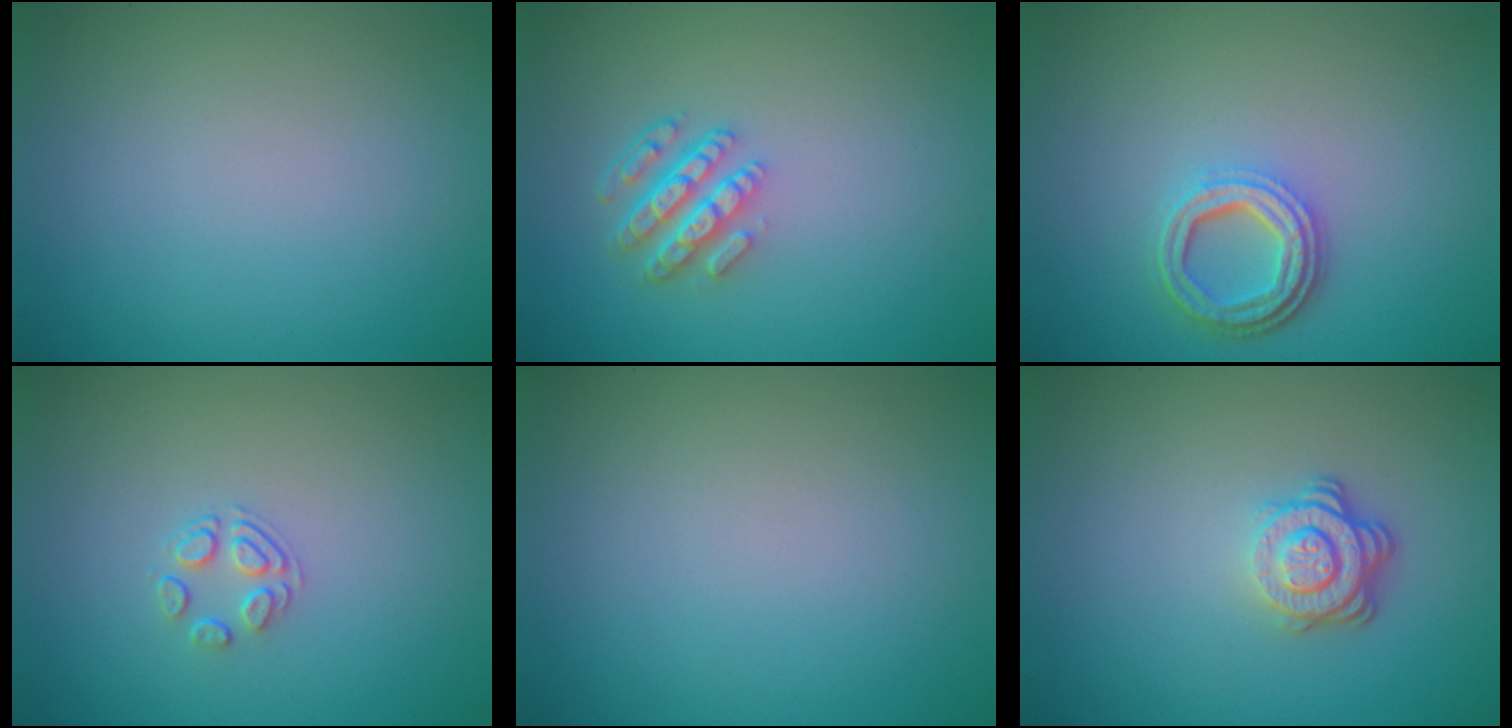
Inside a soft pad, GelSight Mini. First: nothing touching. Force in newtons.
{"total": 4.3, "press": 3.2, "slide": 2.9}
{"total": 3.9, "press": 3.0, "slide": 2.5}
{"total": 1.7, "press": 1.0, "slide": 1.4}
{"total": 0.0}
{"total": 3.2, "press": 2.4, "slide": 2.1}